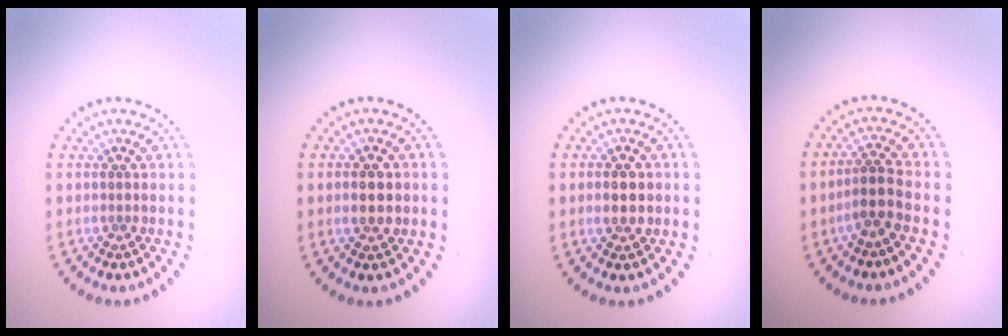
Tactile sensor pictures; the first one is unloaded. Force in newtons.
{"total": 2.8, "press": 2.8, "slide": 0.1}
{"total": 2.8, "press": 2.8, "slide": 0.1}
{"total": 2.5, "press": 2.0, "slide": 1.4}